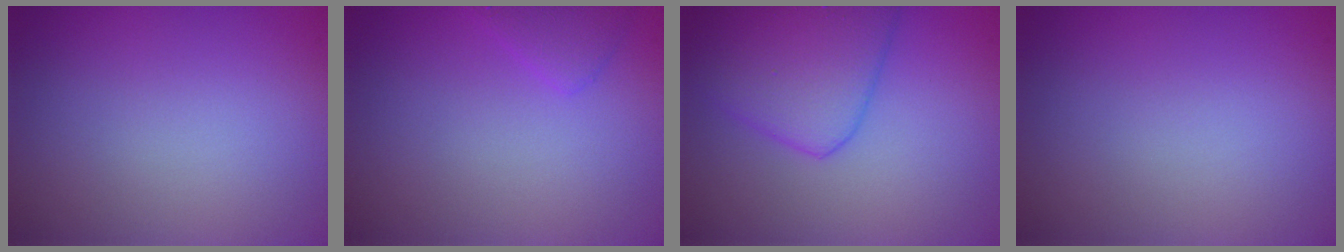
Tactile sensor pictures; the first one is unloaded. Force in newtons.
{"total": 1.5, "press": 1.5, "slide": 0.2}
{"total": 5.2, "press": 5.2, "slide": 0.4}
{"total": 0.0}